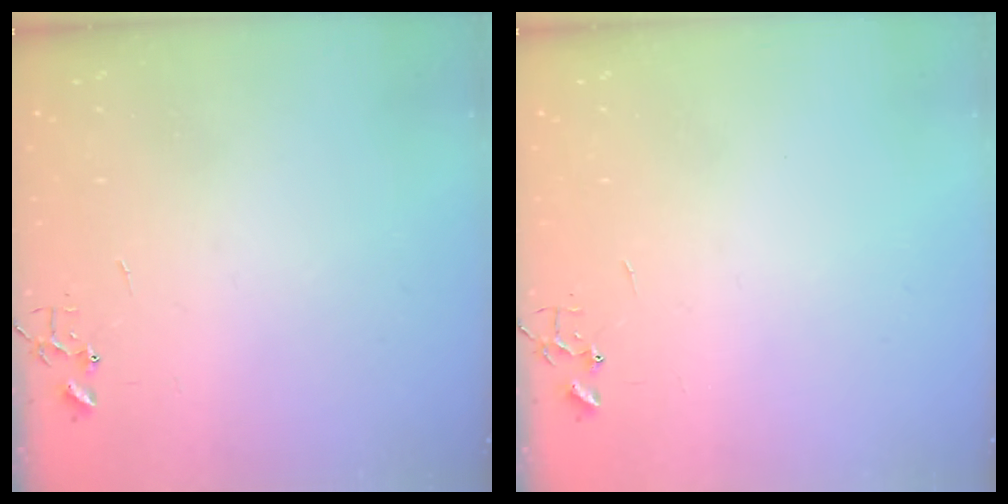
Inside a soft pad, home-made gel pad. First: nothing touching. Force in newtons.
{"total": 0.0}